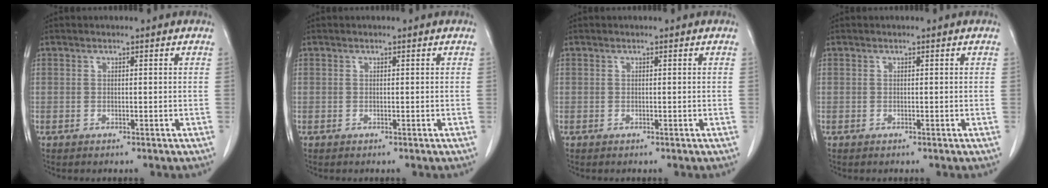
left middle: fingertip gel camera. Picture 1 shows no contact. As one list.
[{"total": 0.0}, {"total": 0.0}, {"total": 0.0}]